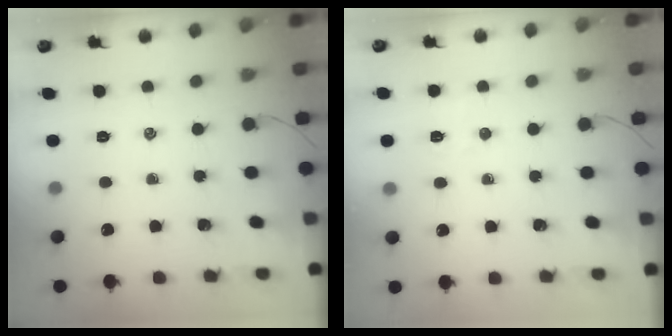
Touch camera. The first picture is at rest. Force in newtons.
{"total": 4.4, "press": 4.2, "slide": 1.0}